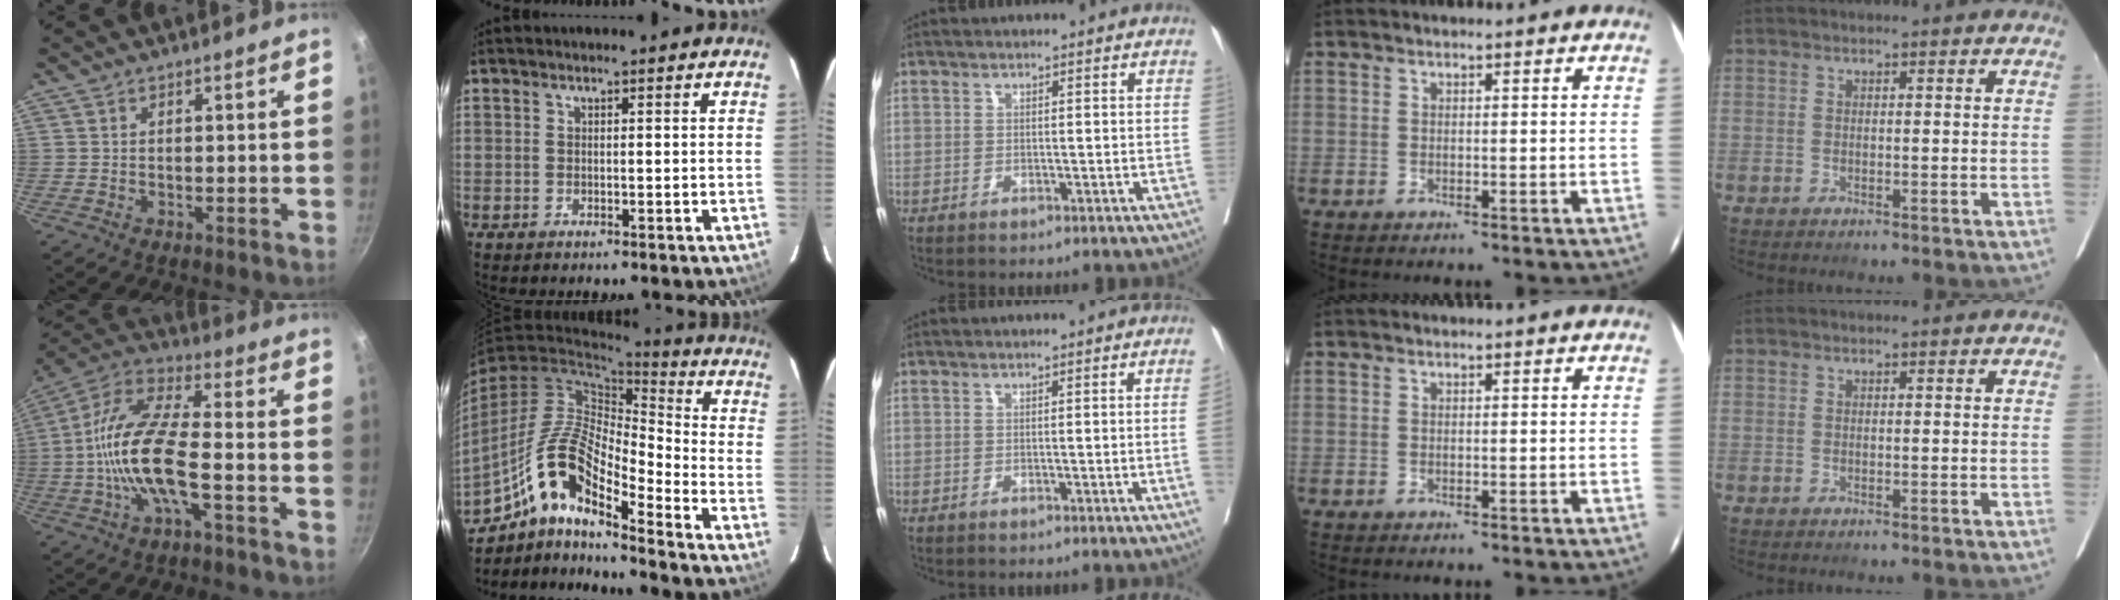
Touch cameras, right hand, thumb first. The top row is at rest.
{"thumb": {"total": 16.0, "force": [-3.0, 5.4, 14.7], "torque": [-0.313, 0.042, -0.061]}, "index": {"total": 14.1, "force": [-9.6, 2.7, 10.0], "torque": [-0.197, 0.017, -0.173]}, "middle": {"total": 1.9, "force": [-0.2, -0.7, 1.8], "torque": [-0.023, -0.003, -0.001]}}